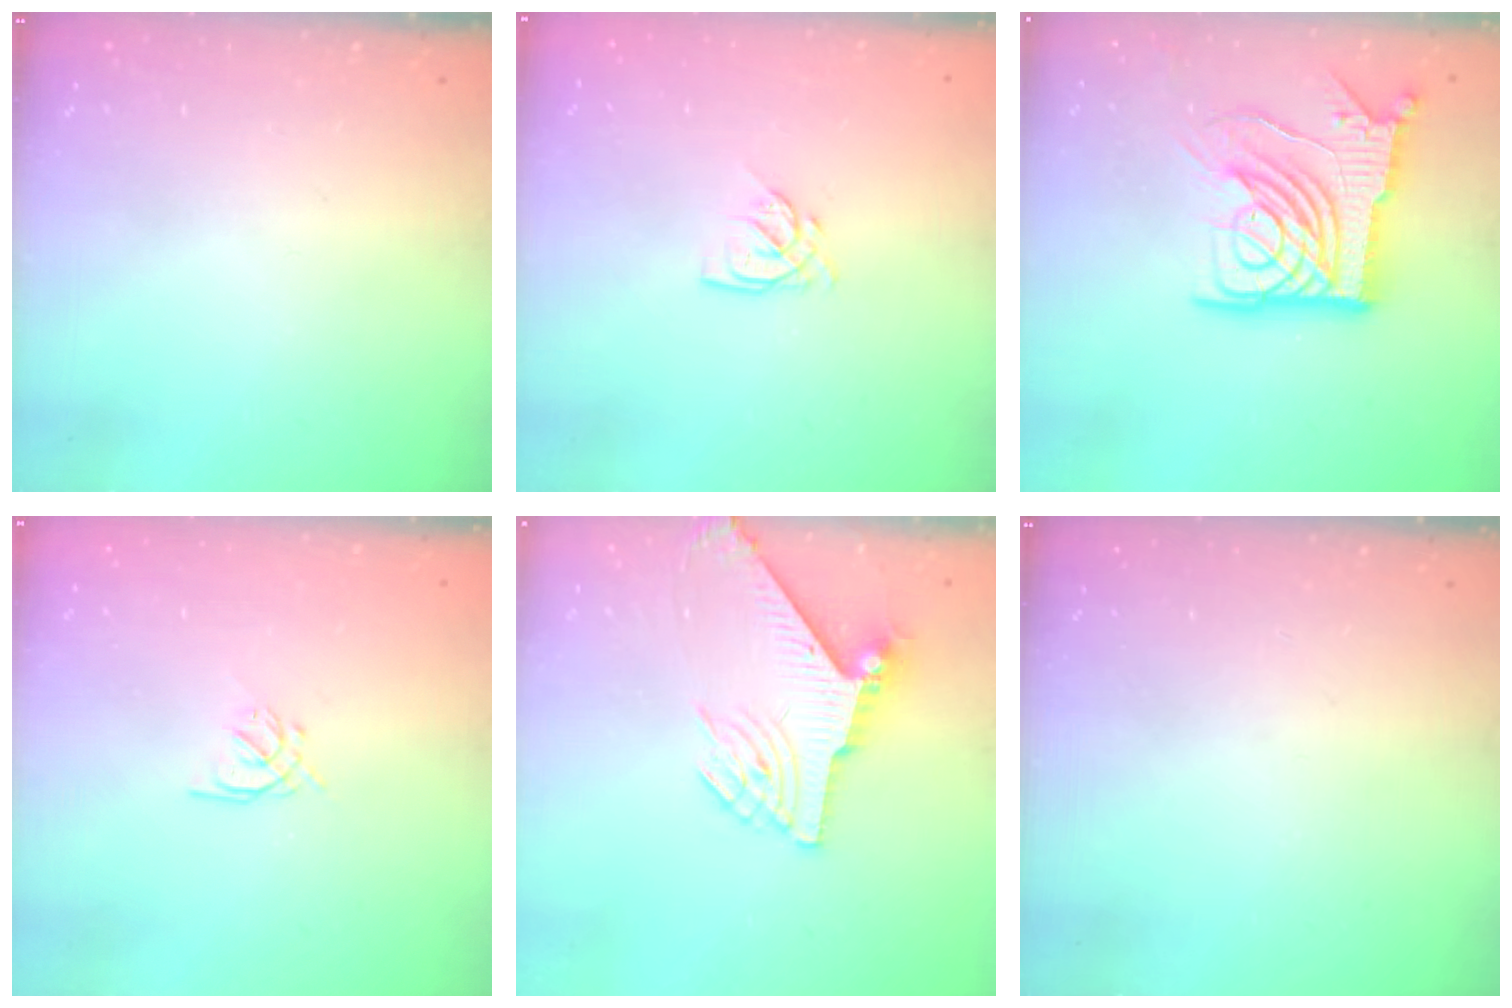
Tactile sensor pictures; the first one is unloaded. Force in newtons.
{"total": 4.2, "press": 4.2, "slide": 0.3}
{"total": 20.4, "press": 20.2, "slide": 2.3}
{"total": 1.2, "press": 1.1, "slide": 0.5}
{"total": 9.6, "press": 9.5, "slide": 1.0}
{"total": 0.0}